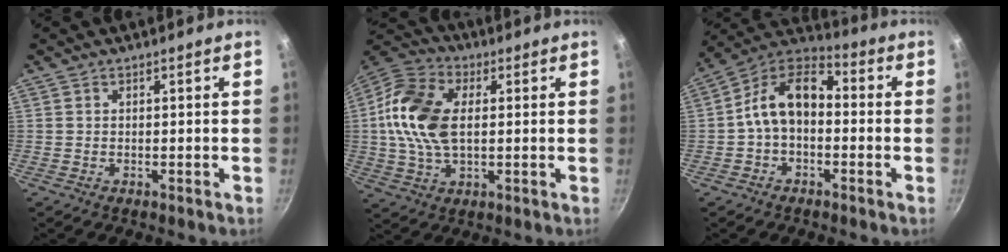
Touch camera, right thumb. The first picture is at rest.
{"total": 15.1, "force": [1.6, 9.2, 11.8], "torque": [-0.213, 0.014, 0.015]}
{"total": 12.2, "force": [-0.7, 7.9, 9.2], "torque": [-0.141, 0.047, -0.034]}